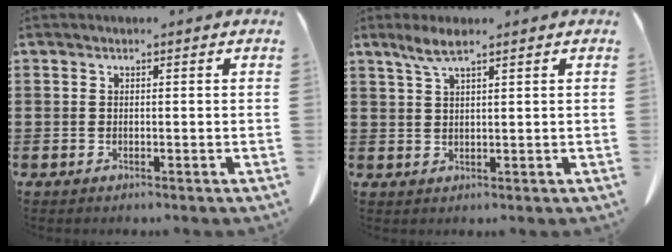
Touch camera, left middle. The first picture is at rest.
{"total": 3.3, "force": [2.3, 0.5, 2.4], "torque": [-0.052, 0.003, 0.040]}